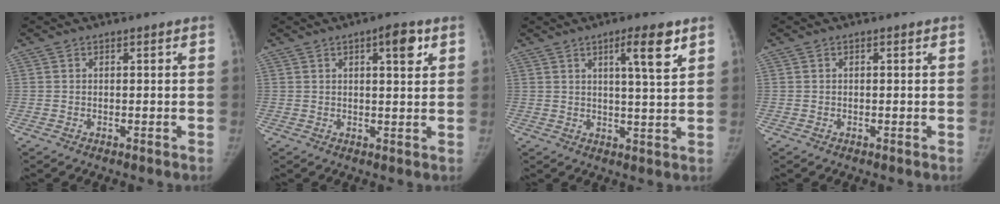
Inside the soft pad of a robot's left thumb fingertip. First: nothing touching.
{"total": 5.2, "force": [2.3, 1.6, 4.3], "torque": [-0.052, -0.007, 0.031]}
{"total": 7.1, "force": [3.8, 0.8, 6.0], "torque": [-0.090, -0.022, 0.060]}
{"total": 0.0}